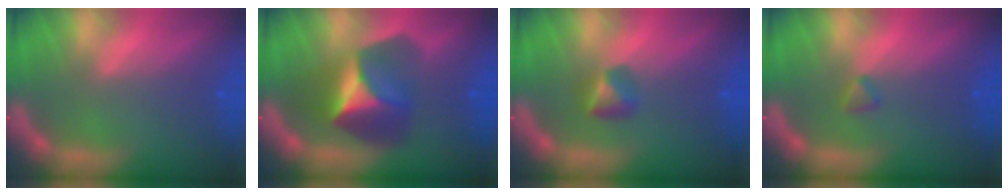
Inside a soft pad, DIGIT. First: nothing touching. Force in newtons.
{"total": 6.9}
{"total": 1.9}
{"total": 0.9}